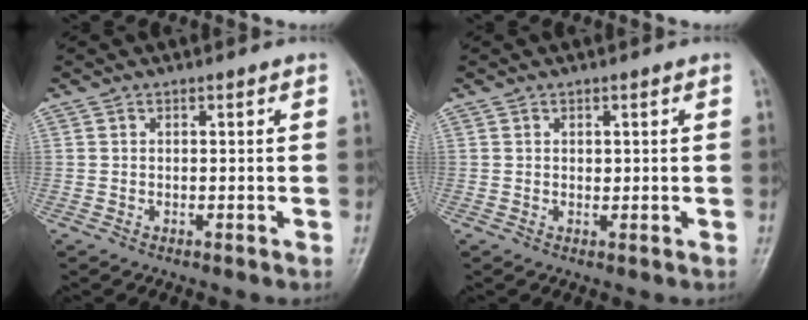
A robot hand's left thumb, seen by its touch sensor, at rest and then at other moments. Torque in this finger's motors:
{"motor_torque": [-0.05, 0.05, 0.30, -0.07, 0.00]}